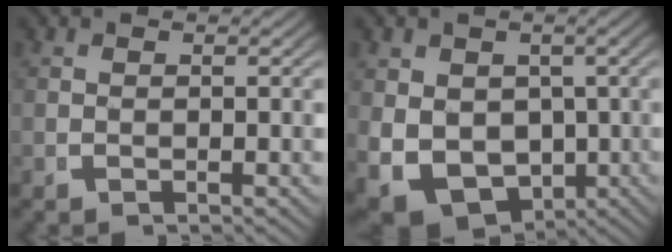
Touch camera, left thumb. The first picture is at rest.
{"total": 10.5, "force": [-3.3, 8.1, 5.8], "torque": [-0.152, -0.069, -0.018]}